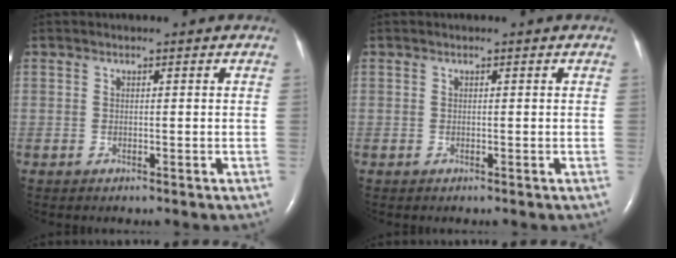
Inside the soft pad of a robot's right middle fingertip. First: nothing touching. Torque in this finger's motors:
{"motor_torque": [0.05, -0.15, 0.00, 0.02]}